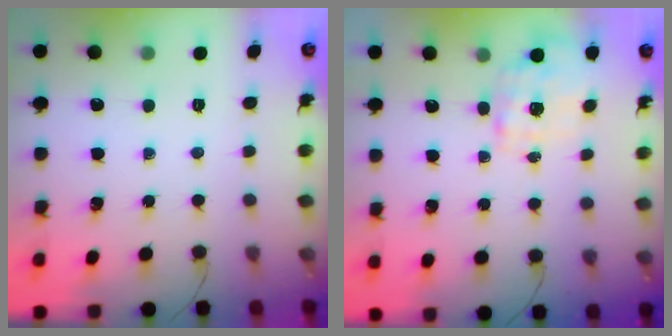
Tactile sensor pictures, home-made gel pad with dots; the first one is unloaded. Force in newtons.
{"total": 1.8, "press": 1.7, "slide": 0.6}